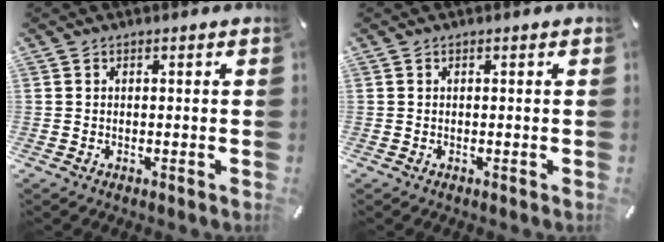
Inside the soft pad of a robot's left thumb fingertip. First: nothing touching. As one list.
[{"total": 0.0}]